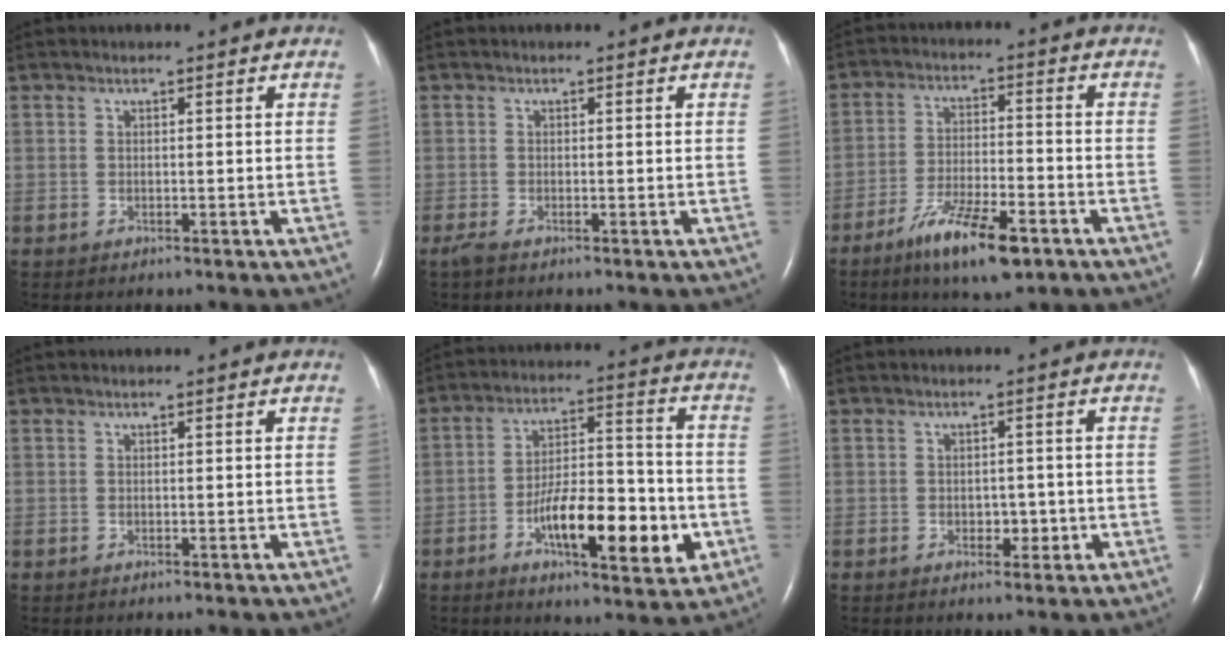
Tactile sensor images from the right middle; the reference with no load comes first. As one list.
[{"total": 1.0, "force": [-0.8, 0.1, 0.7], "torque": [-0.025, -0.007, -0.019]}, {"total": 10.6, "force": [-6.5, 2.1, 8.1], "torque": [-0.152, -0.017, -0.109]}, {"total": 0.0}, {"total": 15.0, "force": [-5.2, 4.2, 13.5], "torque": [-0.218, 0.008, -0.080]}, {"total": 2.6, "force": [-0.8, 1.6, 1.9], "torque": [-0.024, 0.004, -0.006]}]